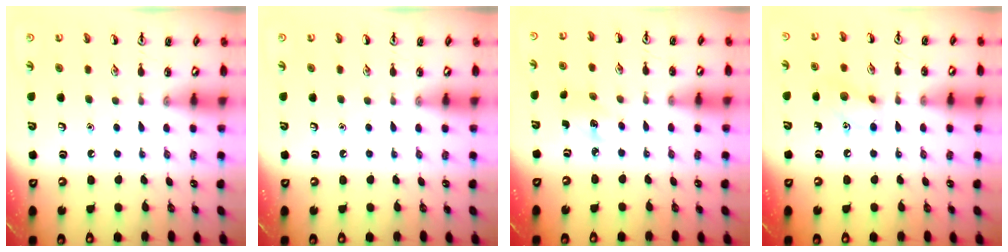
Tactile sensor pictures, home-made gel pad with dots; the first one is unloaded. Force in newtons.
{"total": 0.0}
{"total": 2.3, "press": 2.1, "slide": 0.8}
{"total": 8.8, "press": 8.7, "slide": 1.1}